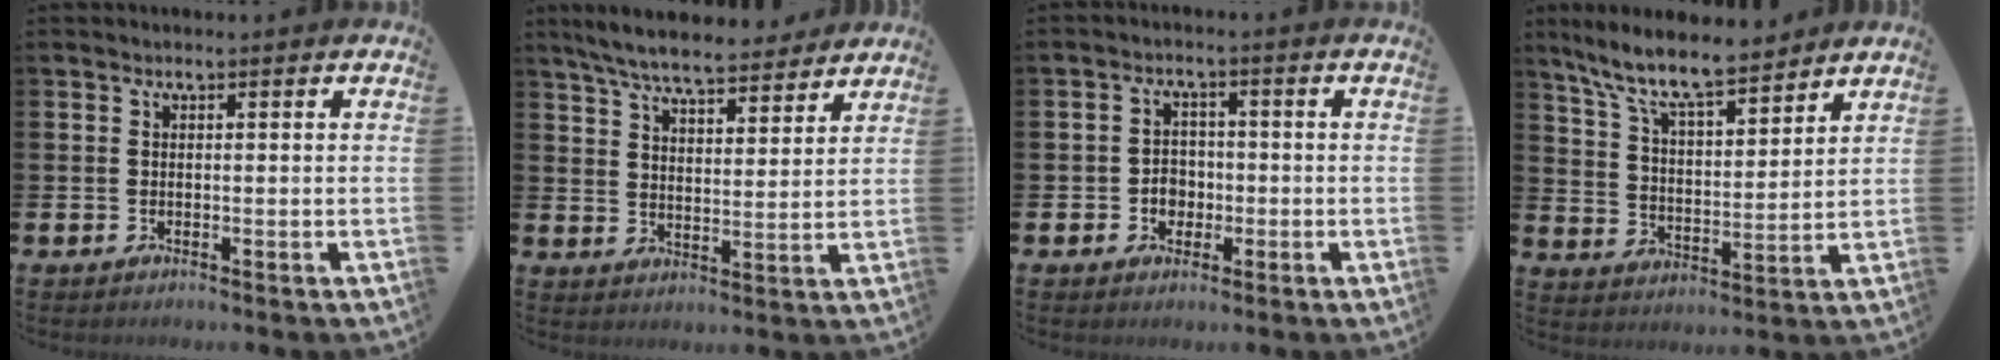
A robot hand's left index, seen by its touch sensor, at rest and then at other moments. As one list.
[{"total": 7.2, "force": [6.7, 1.3, 2.2], "torque": [-0.064, -0.034, 0.119]}, {"total": 3.1, "force": [-0.9, 2.7, 1.3], "torque": [-0.019, 0.001, -0.025]}, {"total": 9.8, "force": [8.7, 1.9, 4.1], "torque": [-0.116, -0.046, 0.157]}]